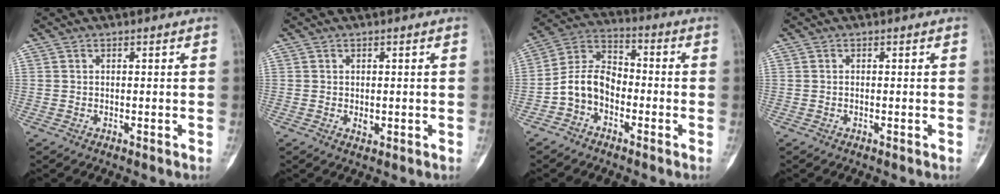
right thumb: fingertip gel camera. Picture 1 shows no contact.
{"total": 1.1, "force": [-0.1, 0.8, 0.7], "torque": [-0.009, -0.002, 0.000]}
{"total": 9.1, "force": [-3.2, 6.5, 5.4], "torque": [-0.092, 0.045, -0.074]}
{"total": 0.0}